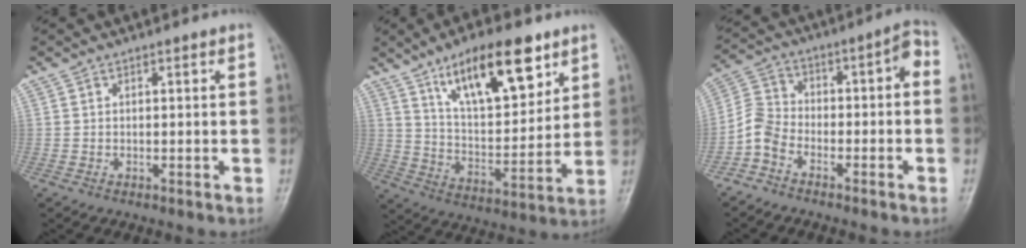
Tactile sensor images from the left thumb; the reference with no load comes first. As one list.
[{"total": 17.8, "force": [10.3, 6.9, 12.8], "torque": [-0.170, -0.049, 0.180]}, {"total": 8.6, "force": [-4.0, 4.4, 6.2], "torque": [-0.101, 0.065, -0.081]}]